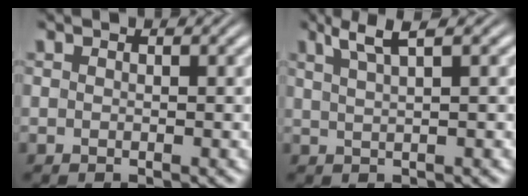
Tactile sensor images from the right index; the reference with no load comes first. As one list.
[{"total": 3.1, "force": [2.1, 0.2, 2.2], "torque": [-0.031, 0.008, 0.039]}]